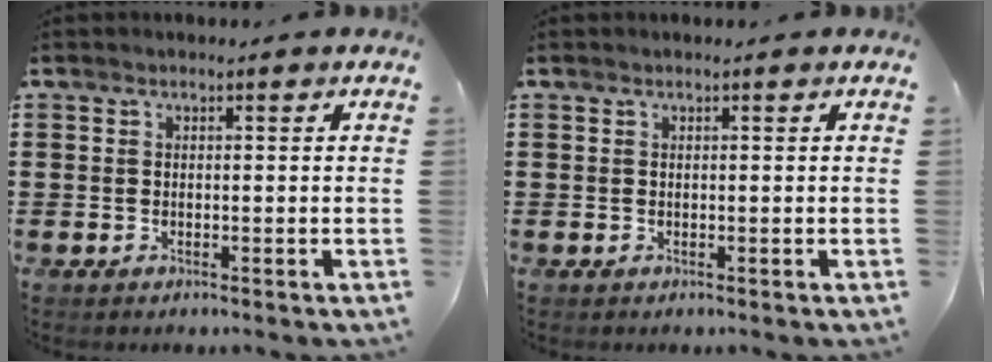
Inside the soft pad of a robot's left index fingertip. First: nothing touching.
{"total": 0.0}